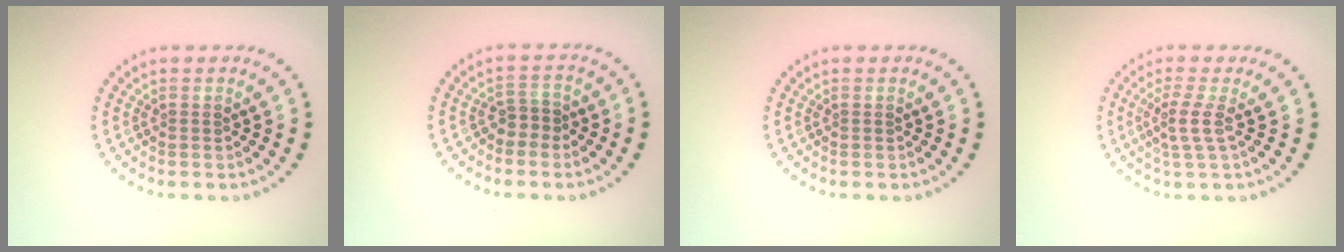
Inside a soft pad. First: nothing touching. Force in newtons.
{"total": 1.6, "press": 1.3, "slide": 0.9}
{"total": 0.0}
{"total": 2.1, "press": 1.6, "slide": 1.4}